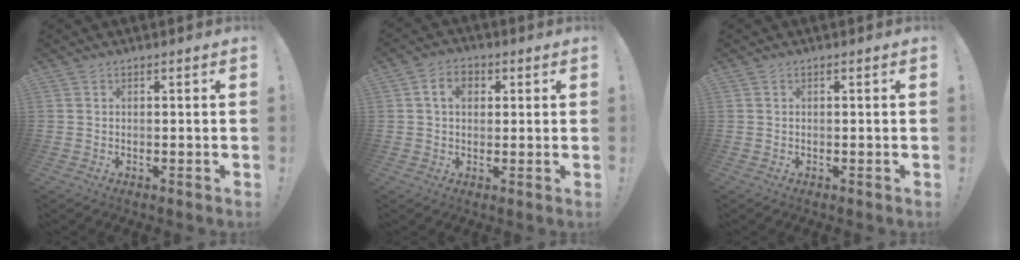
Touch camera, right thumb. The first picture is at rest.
{"total": 6.2, "force": [1.6, 4.4, 4.0], "torque": [-0.059, 0.009, 0.028]}
{"total": 0.0}